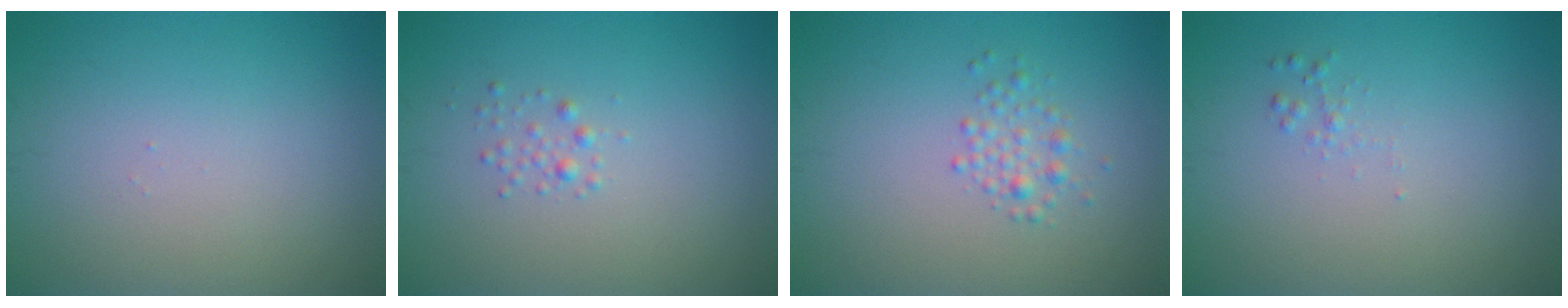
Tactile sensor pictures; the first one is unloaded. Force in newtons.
{"total": 0.9, "press": 0.9, "slide": 0.0}
{"total": 2.2, "press": 2.2, "slide": 0.0}
{"total": 0.6, "press": 0.6, "slide": 0.0}